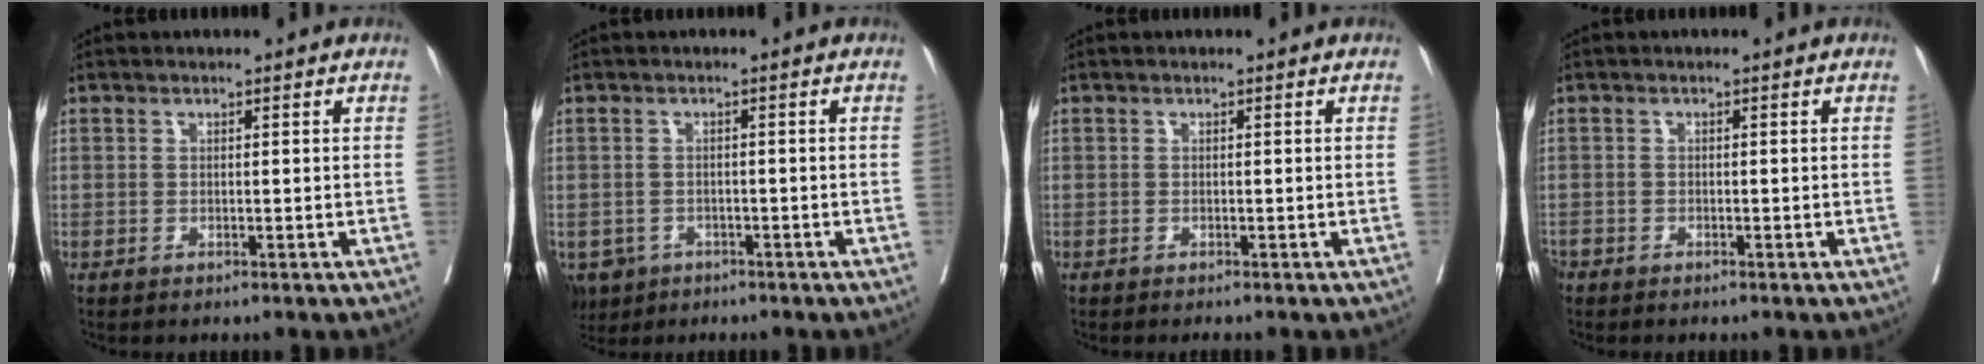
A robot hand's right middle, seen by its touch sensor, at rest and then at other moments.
{"total": 4.6, "force": [-2.9, 3.5, 1.0], "torque": [-0.016, 0.002, -0.044]}
{"total": 0.9, "force": [-0.8, 0.0, 0.3], "torque": [-0.005, -0.001, -0.013]}
{"total": 1.8, "force": [-1.5, 0.9, 0.4], "torque": [-0.010, -0.001, -0.029]}